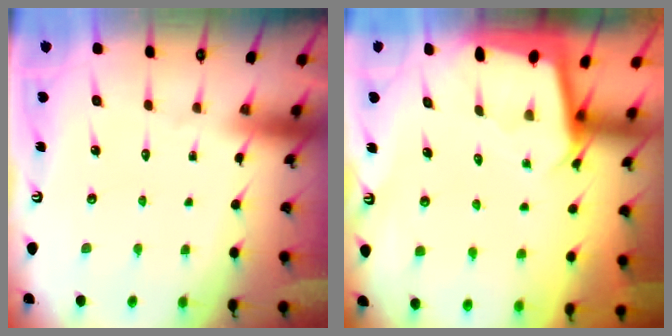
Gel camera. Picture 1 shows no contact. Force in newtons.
{"total": 1.9, "press": 1.9, "slide": 0.0}